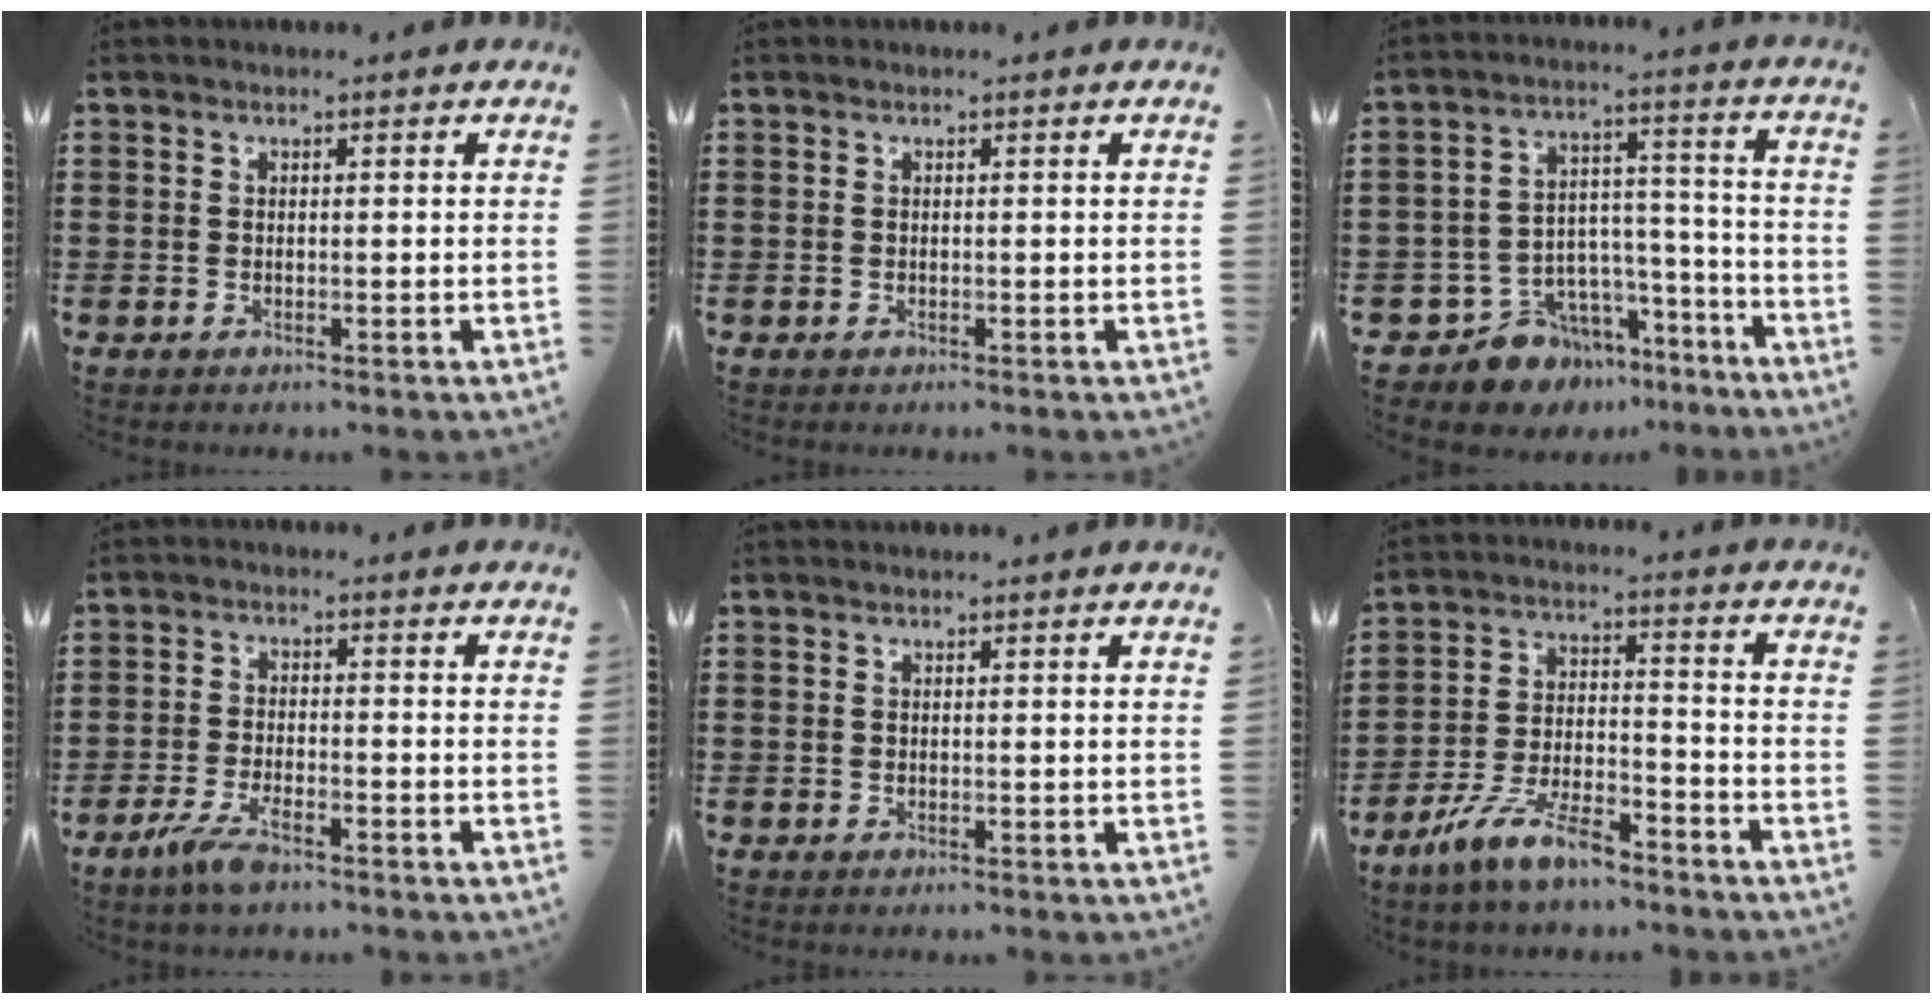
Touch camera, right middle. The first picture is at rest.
{"total": 0.0}
{"total": 8.3, "force": [-7.1, 4.4, 0.5], "torque": [-0.020, 0.015, -0.129]}
{"total": 4.5, "force": [-2.9, 1.0, 3.4], "torque": [-0.081, -0.008, -0.056]}
{"total": 0.0}
{"total": 9.1, "force": [-7.1, 2.0, 5.2], "torque": [-0.116, 0.004, -0.138]}